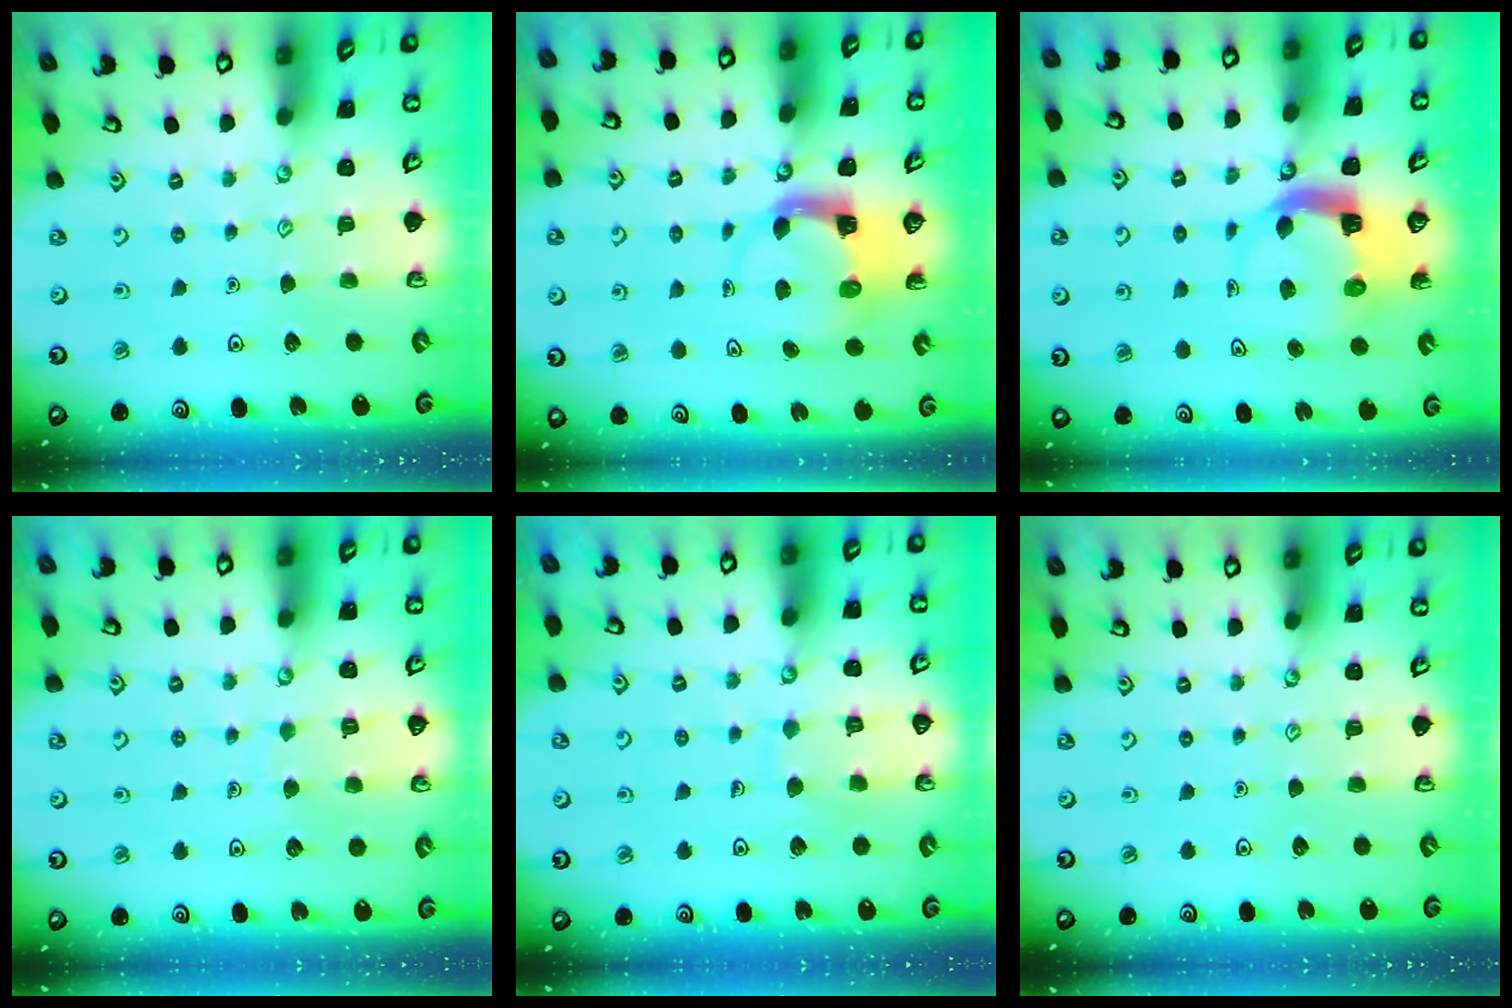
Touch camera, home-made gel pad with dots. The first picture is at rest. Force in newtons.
{"total": 3.6, "press": 3.6, "slide": 0.5}
{"total": 5.2, "press": 5.1, "slide": 0.6}
{"total": 3.5, "press": 3.5, "slide": 0.1}
{"total": 6.5, "press": 6.5, "slide": 0.6}
{"total": 0.0}